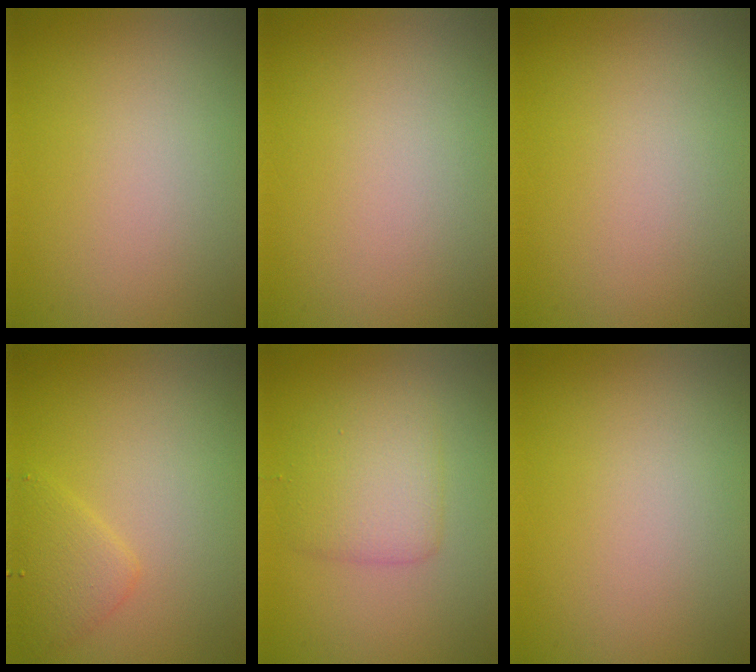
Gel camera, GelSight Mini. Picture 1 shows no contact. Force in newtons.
{"total": 0.0}
{"total": 0.0}
{"total": 2.1, "press": 2.1, "slide": 0.0}
{"total": 3.4, "press": 3.4, "slide": 0.1}
{"total": 0.0}